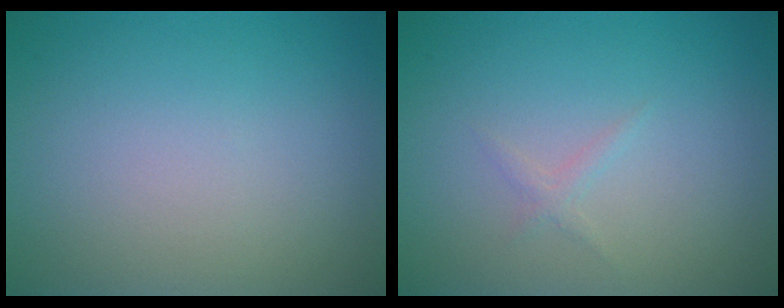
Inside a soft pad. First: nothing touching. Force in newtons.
{"total": 0.8, "press": 0.8, "slide": 0.1}